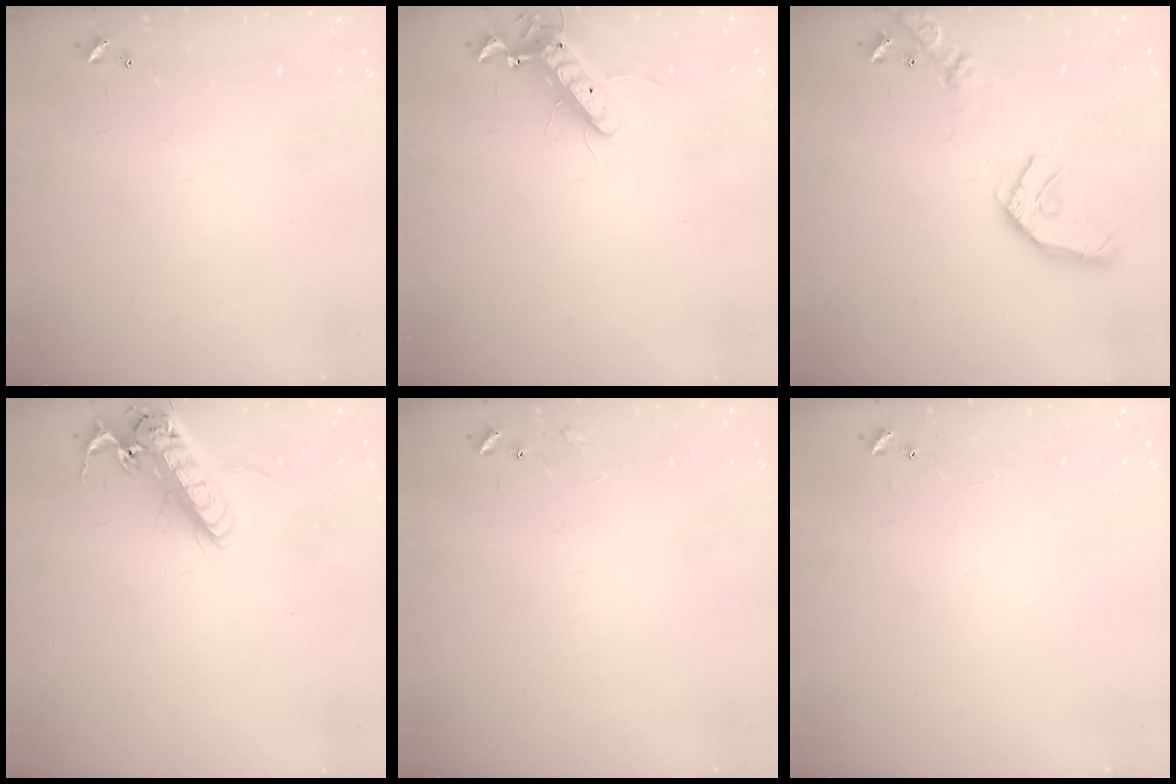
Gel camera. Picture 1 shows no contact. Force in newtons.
{"total": 11.6, "press": 11.4, "slide": 2.2}
{"total": 16.6, "press": 16.4, "slide": 2.5}
{"total": 17.4, "press": 17.1, "slide": 3.3}
{"total": 5.9, "press": 5.9, "slide": 0.9}
{"total": 4.1, "press": 4.1, "slide": 0.5}